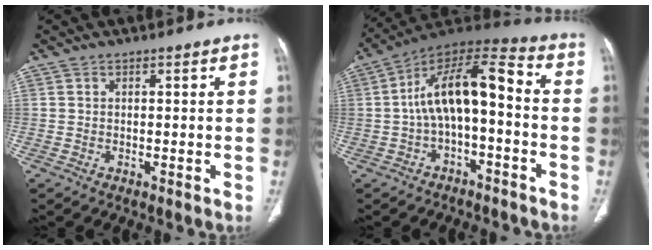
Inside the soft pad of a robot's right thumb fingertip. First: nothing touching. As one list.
[{"total": 14.1, "force": [-1.4, 6.2, 12.6], "torque": [-0.209, 0.066, -0.033]}]